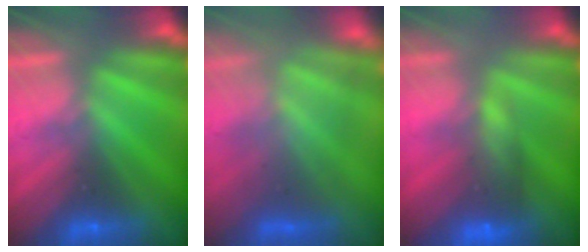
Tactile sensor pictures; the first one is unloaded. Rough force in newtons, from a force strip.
{"total": 3.8}
{"total": 9.6}